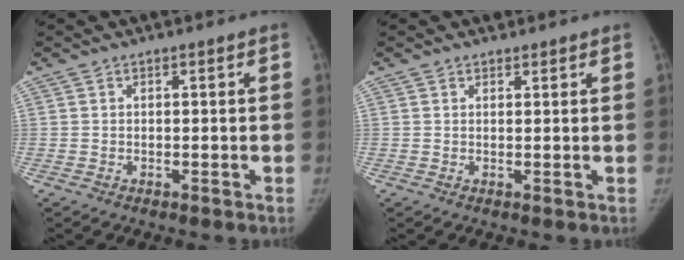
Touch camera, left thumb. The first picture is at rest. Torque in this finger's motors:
{"motor_torque": [-0.12, -0.03, -0.17, 0.09, 0.05]}